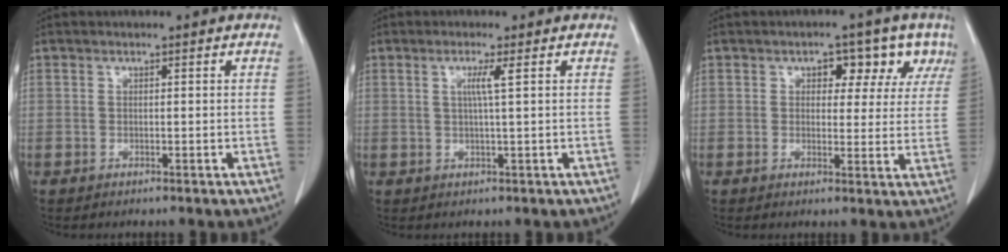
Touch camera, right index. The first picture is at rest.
{"total": 2.5, "force": [0.7, -0.6, 2.3], "torque": [-0.047, -0.001, 0.013]}
{"total": 6.4, "force": [3.3, 4.0, 3.8], "torque": [-0.028, 0.018, 0.037]}